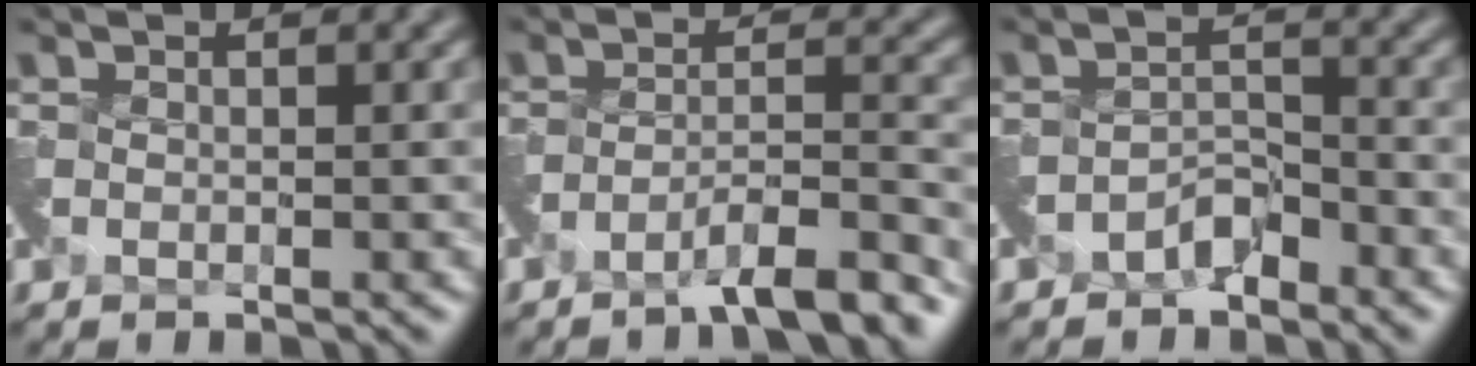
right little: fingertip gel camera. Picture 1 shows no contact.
{"total": 5.3, "force": [-4.4, 0.5, 2.9], "torque": [-0.044, 0.001, -0.069]}
{"total": 1.8, "force": [-1.7, 0.5, 0.4], "torque": [-0.011, 0.005, -0.030]}